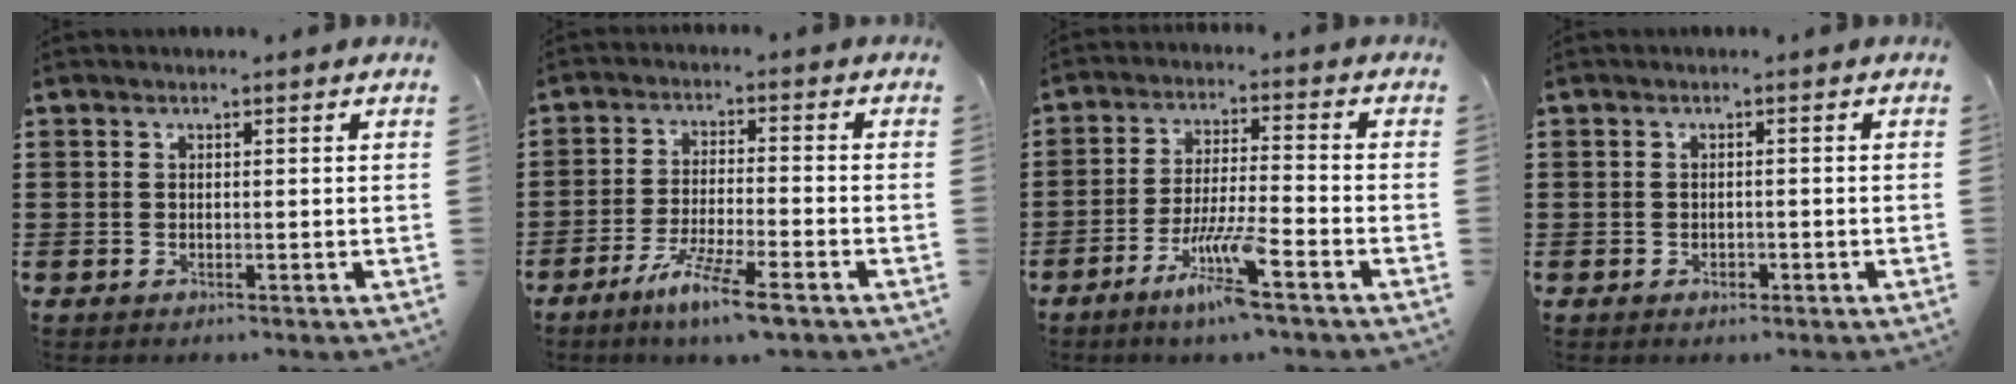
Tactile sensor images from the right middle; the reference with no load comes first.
{"total": 7.6, "force": [-5.7, 0.3, 5.1], "torque": [-0.098, -0.009, -0.102]}
{"total": 8.0, "force": [-5.1, 0.5, 6.1], "torque": [-0.123, -0.008, -0.097]}
{"total": 0.8, "force": [-0.6, 0.5, 0.3], "torque": [-0.009, -0.003, -0.011]}